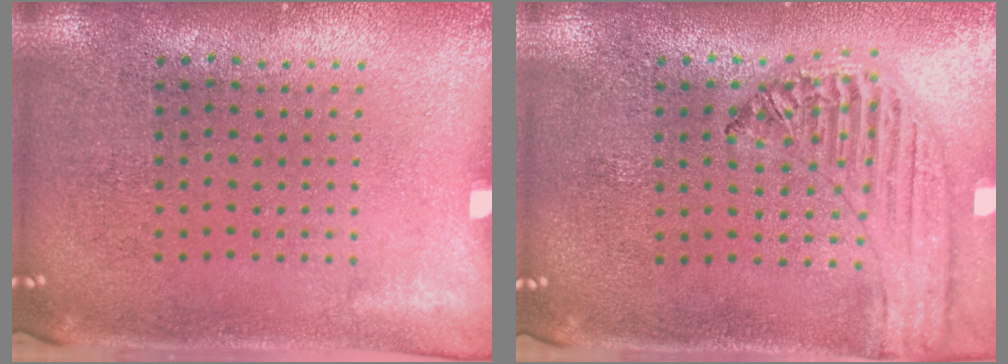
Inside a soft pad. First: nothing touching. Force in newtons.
{"total": 1.3, "press": 1.3, "slide": 0.2}